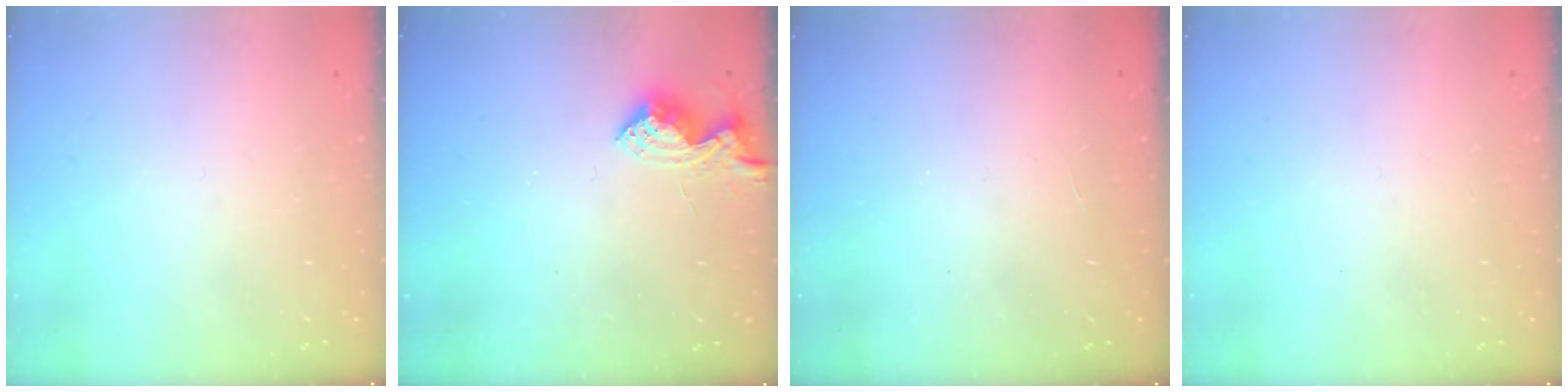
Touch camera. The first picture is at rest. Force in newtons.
{"total": 10.0, "press": 10.0, "slide": 0.2}
{"total": 2.1, "press": 2.1, "slide": 0.4}
{"total": 0.0}